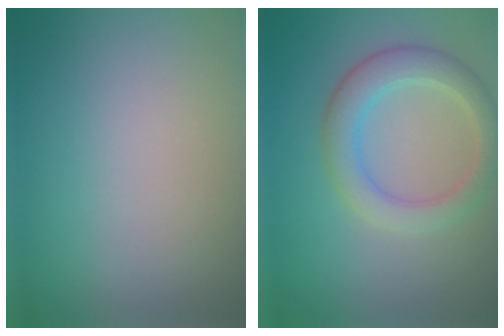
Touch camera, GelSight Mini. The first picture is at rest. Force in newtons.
{"total": 4.0, "press": 4.0, "slide": 0.2}